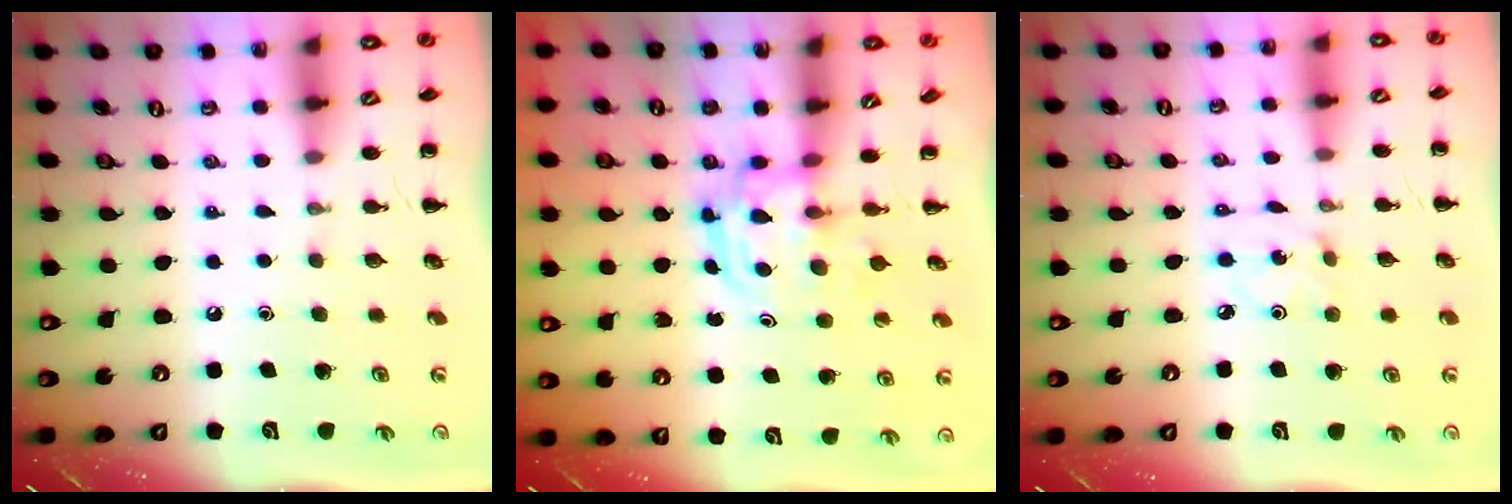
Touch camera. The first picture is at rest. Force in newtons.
{"total": 2.7, "press": 2.7, "slide": 0.3}
{"total": 1.2, "press": 1.2, "slide": 0.4}